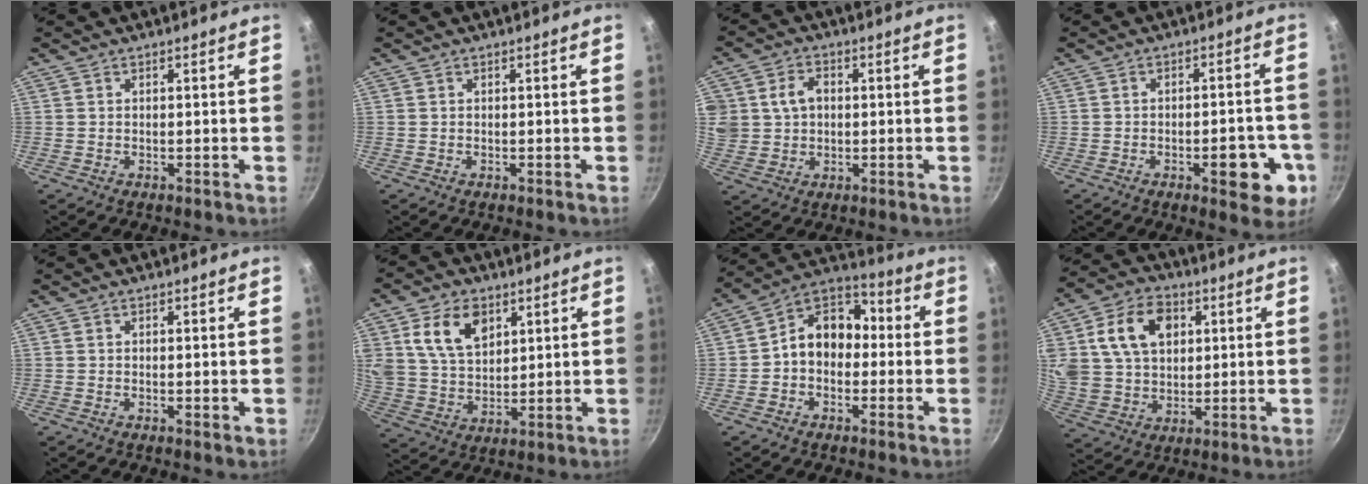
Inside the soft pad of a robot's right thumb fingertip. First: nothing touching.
{"total": 0.0}
{"total": 9.6, "force": [1.5, 8.0, 5.0], "torque": [-0.088, 0.014, 0.030]}
{"total": 10.0, "force": [-3.6, 4.3, 8.2], "torque": [-0.077, 0.022, -0.042]}
{"total": 0.6, "force": [0.0, 0.2, 0.6], "torque": [-0.009, -0.001, -0.002]}
{"total": 12.2, "force": [5.0, 8.3, 7.5], "torque": [-0.118, -0.018, 0.098]}
{"total": 11.4, "force": [-0.7, 8.8, 7.2], "torque": [-0.072, 0.046, -0.038]}
{"total": 16.3, "force": [4.7, 12.0, 10.0], "torque": [-0.165, 0.004, 0.085]}